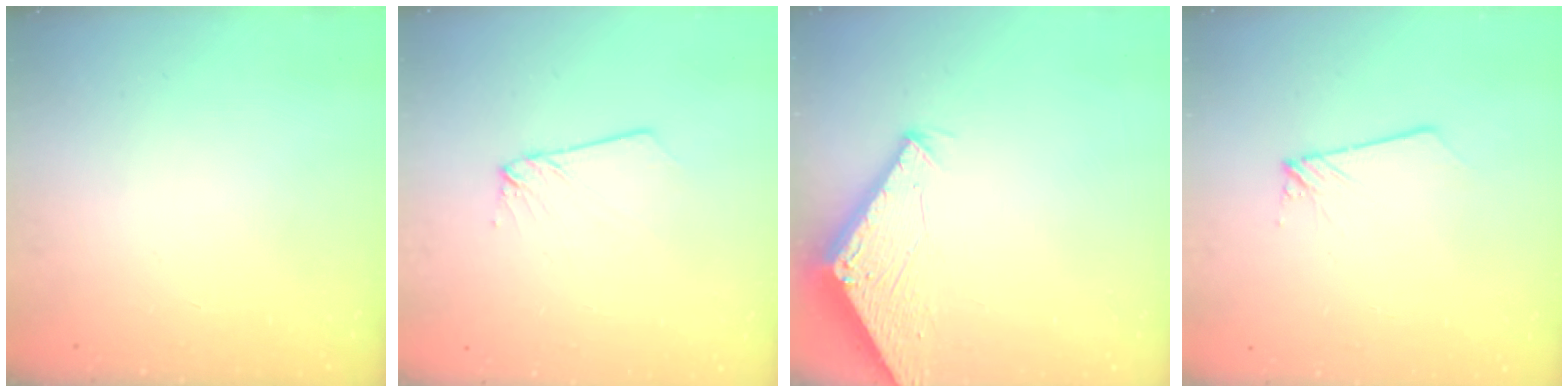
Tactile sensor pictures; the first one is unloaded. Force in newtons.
{"total": 3.5, "press": 3.4, "slide": 0.3}
{"total": 2.8, "press": 2.8, "slide": 0.2}
{"total": 1.7, "press": 1.7, "slide": 0.1}